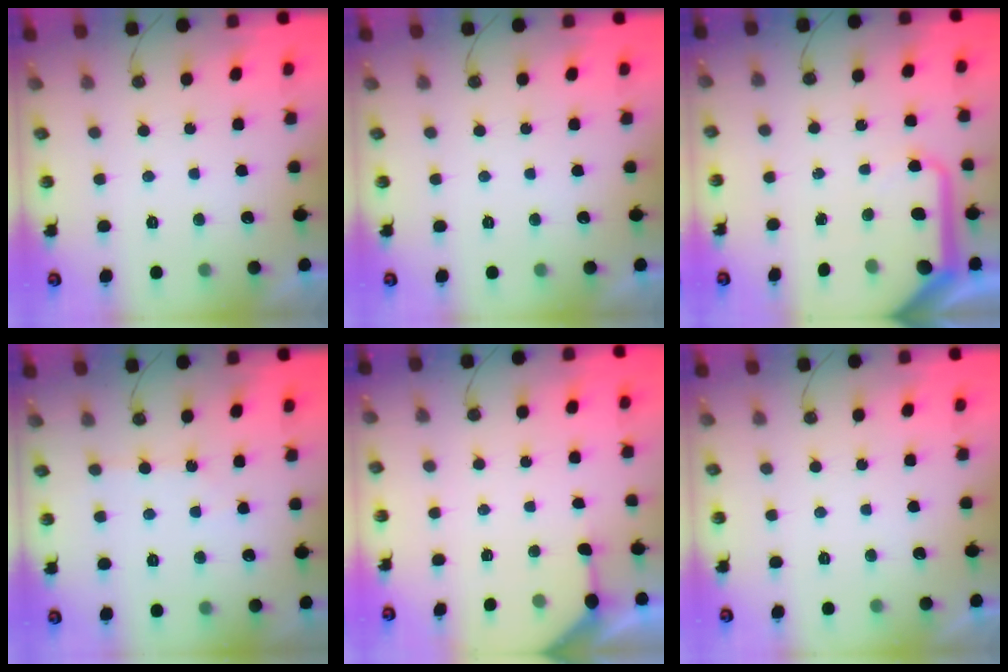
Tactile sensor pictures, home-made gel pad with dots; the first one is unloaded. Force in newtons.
{"total": 0.0}
{"total": 12.6, "press": 12.5, "slide": 1.6}
{"total": 2.2, "press": 2.2, "slide": 0.3}
{"total": 3.3, "press": 3.3, "slide": 0.3}
{"total": 0.0}